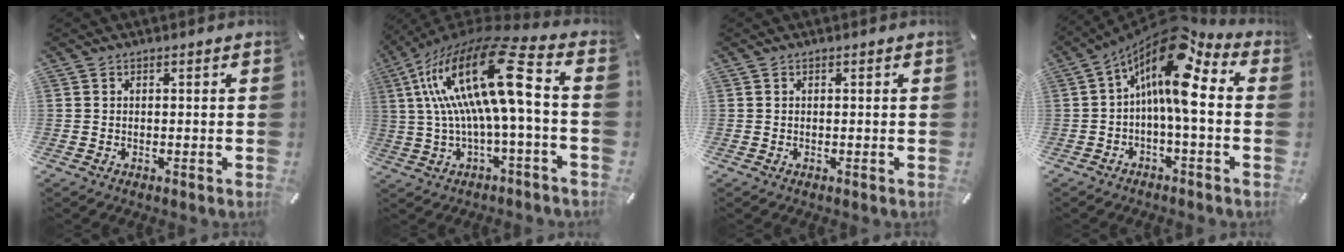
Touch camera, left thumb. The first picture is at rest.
{"total": 23.2, "force": [3.8, 5.5, 22.2], "torque": [-0.443, -0.018, 0.050]}
{"total": 0.0}
{"total": 14.2, "force": [4.4, 4.9, 12.6], "torque": [-0.234, -0.037, 0.067]}